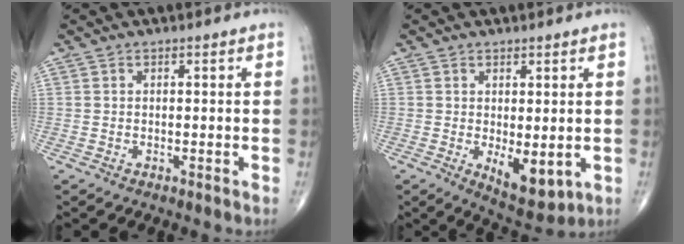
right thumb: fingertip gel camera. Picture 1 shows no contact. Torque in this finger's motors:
{"motor_torque": [0.65, 1.23, -0.03, -0.10, 0.17]}